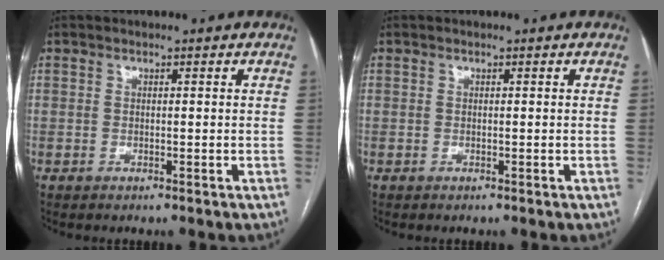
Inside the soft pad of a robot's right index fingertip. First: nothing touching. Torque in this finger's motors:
{"motor_torque": [0.00, 0.00, 0.00, 0.00]}